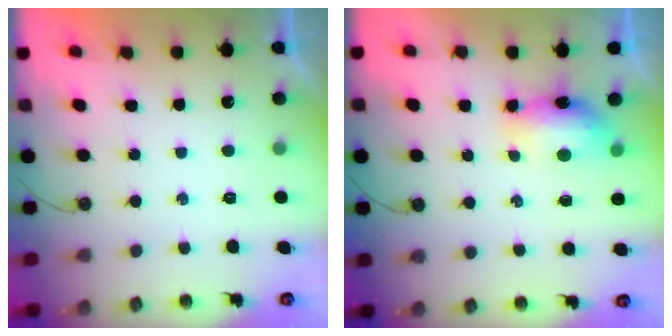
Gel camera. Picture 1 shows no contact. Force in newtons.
{"total": 15.8, "press": 9.7, "slide": 12.5}